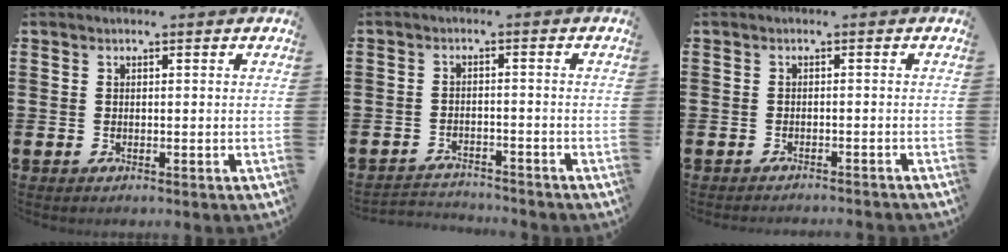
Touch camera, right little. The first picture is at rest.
{"total": 2.4, "force": [-2.4, 0.1, -0.2], "torque": [-0.004, 0.001, -0.052]}
{"total": 0.9, "force": [-0.9, -0.2, 0.0], "torque": [0.000, 0.000, -0.019]}